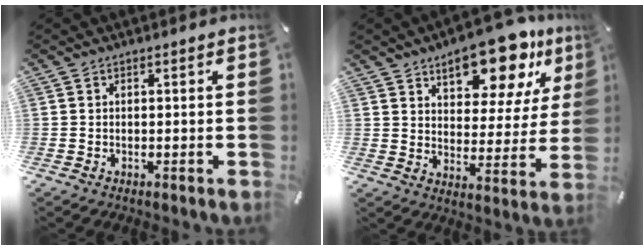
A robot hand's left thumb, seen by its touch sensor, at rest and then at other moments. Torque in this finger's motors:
{"motor_torque": [1.02, -0.24, 0.65, -0.07, 0.09]}